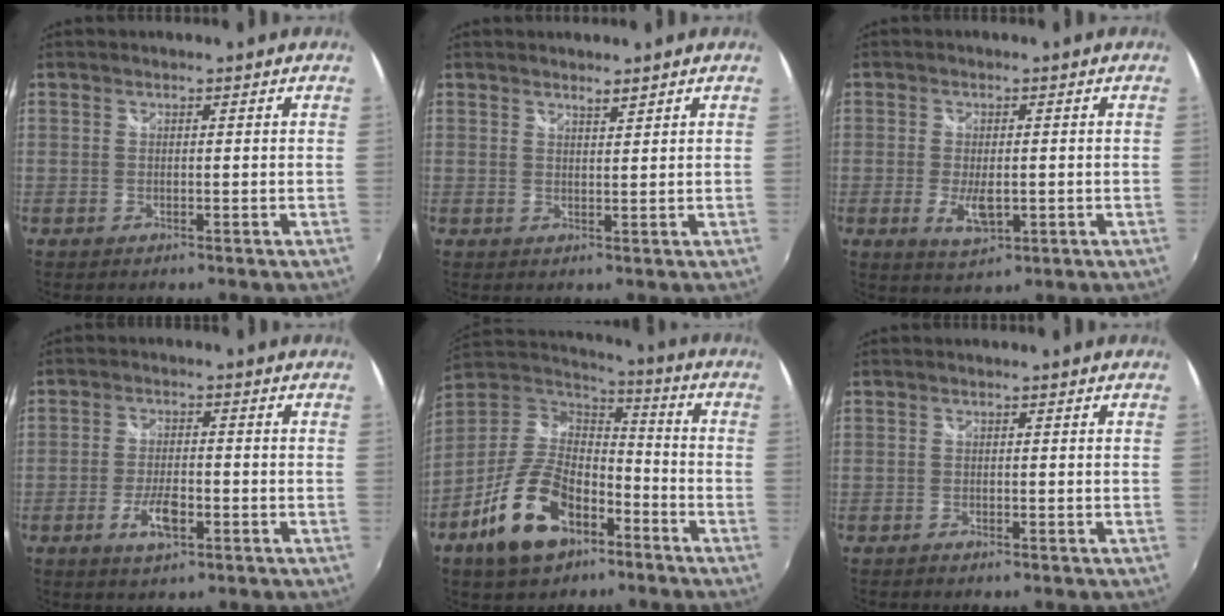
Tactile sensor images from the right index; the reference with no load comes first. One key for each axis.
{"total": 1.4, "fx": 1.3, "fy": 0.1, "fz": 0.5, "tx": -0.007, "ty": -0.001, "tz": 0.021}
{"total": 5.1, "fx": -1.3, "fy": 2.3, "fz": 4.4, "tx": -0.084, "ty": -0.011, "tz": -0.019}
{"total": 5.6, "fx": -2.5, "fy": 2.1, "fz": 4.6, "tx": -0.098, "ty": -0.004, "tz": -0.046}
{"total": 18.0, "fx": -9.4, "fy": 10.4, "fz": 11.4, "tx": -0.246, "ty": 0.003, "tz": -0.161}
{"total": 0.8, "fx": -0.7, "fy": 0.3, "fz": 0.3, "tx": -0.008, "ty": -0.003, "tz": -0.015}